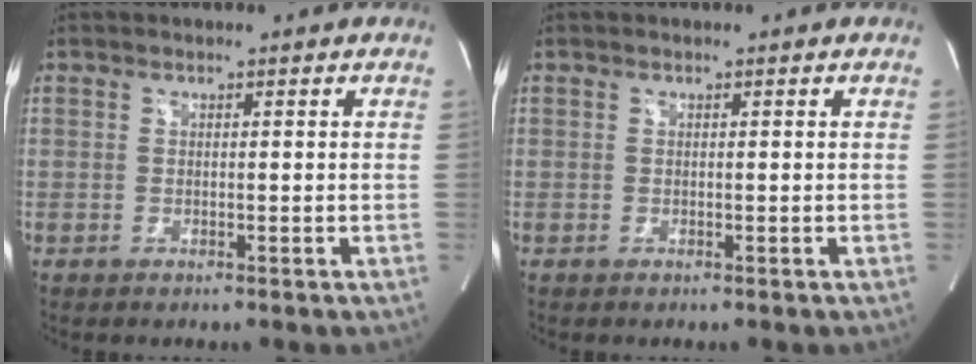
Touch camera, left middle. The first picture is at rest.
{"total": 0.0}